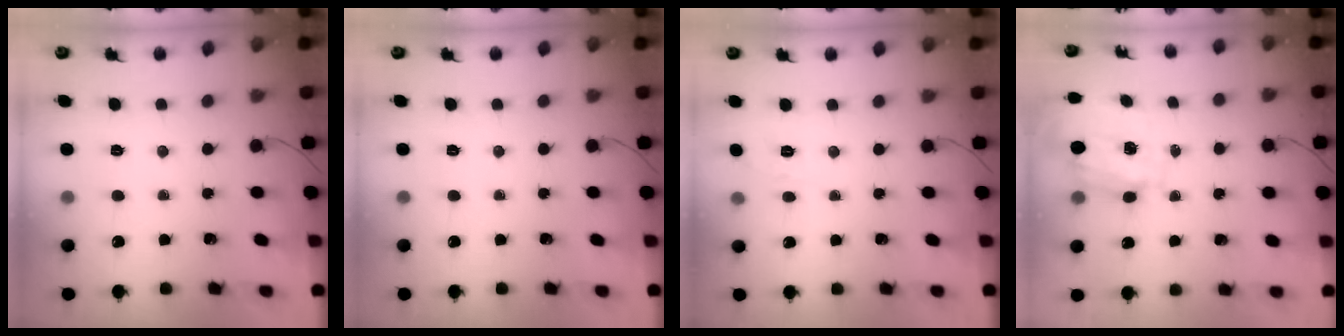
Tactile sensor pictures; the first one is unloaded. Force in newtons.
{"total": 0.0}
{"total": 3.5, "press": 3.1, "slide": 1.7}
{"total": 2.6, "press": 2.4, "slide": 1.0}